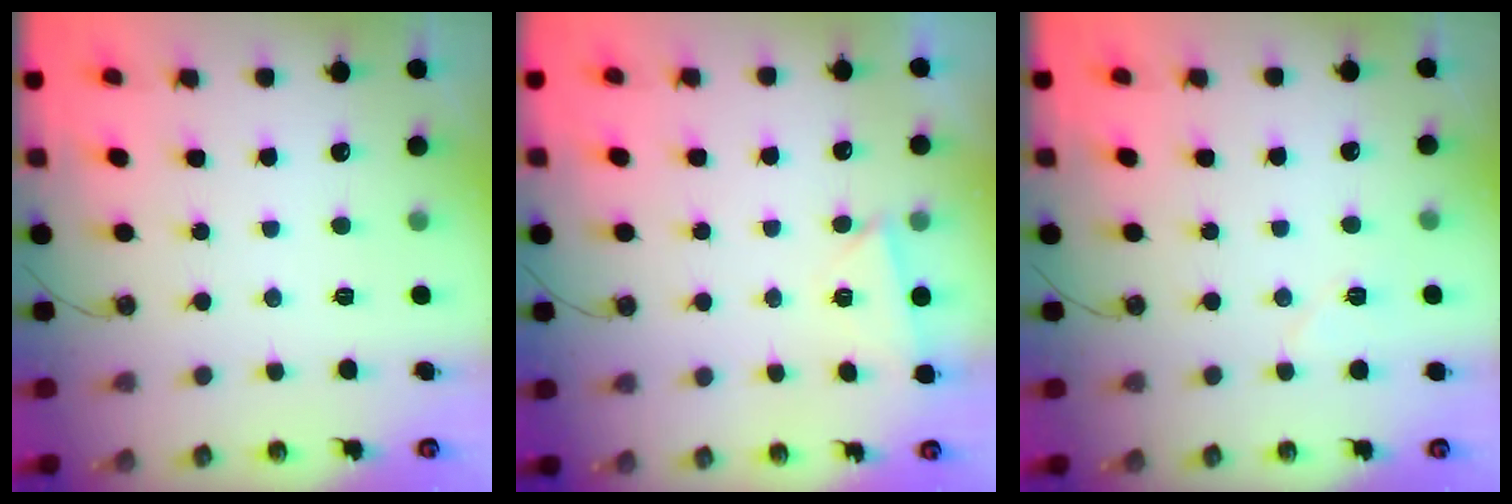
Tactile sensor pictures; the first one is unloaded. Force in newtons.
{"total": 3.0, "press": 2.9, "slide": 0.5}
{"total": 5.4, "press": 5.3, "slide": 0.5}